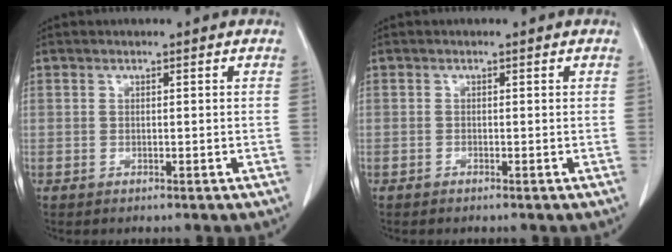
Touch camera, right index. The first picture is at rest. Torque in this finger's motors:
{"motor_torque": [0.00, 0.00, 0.03, 0.01]}